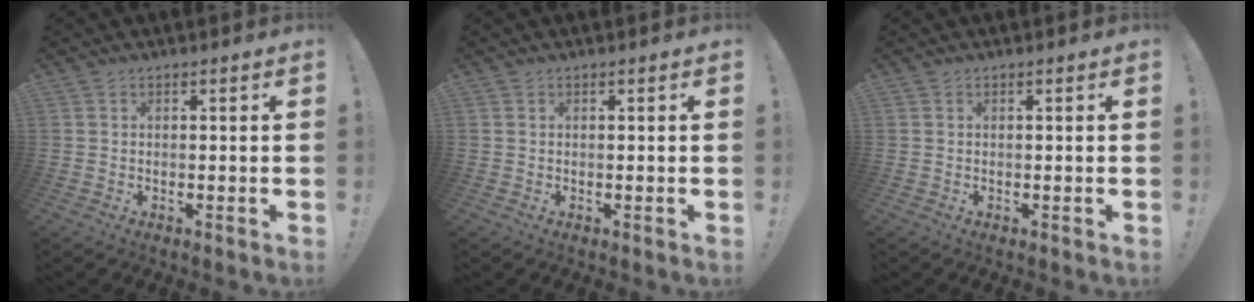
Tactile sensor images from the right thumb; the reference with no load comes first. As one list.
[{"total": 0.0}, {"total": 0.0}]